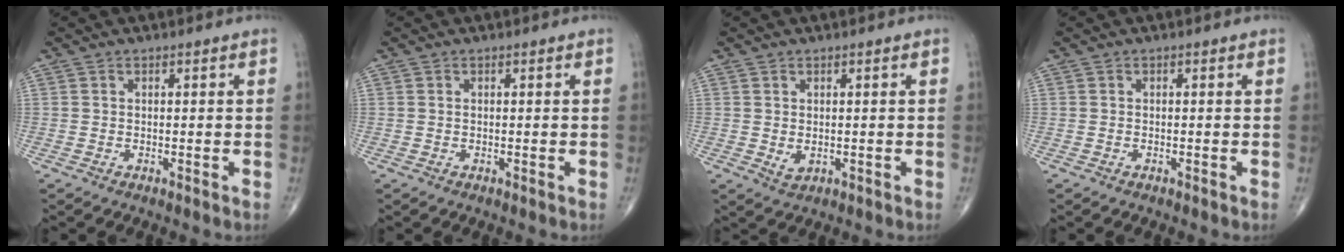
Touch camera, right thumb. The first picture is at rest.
{"total": 0.0}
{"total": 1.7, "force": [0.1, 1.1, 1.3], "torque": [-0.022, -0.005, 0.008]}
{"total": 0.0}